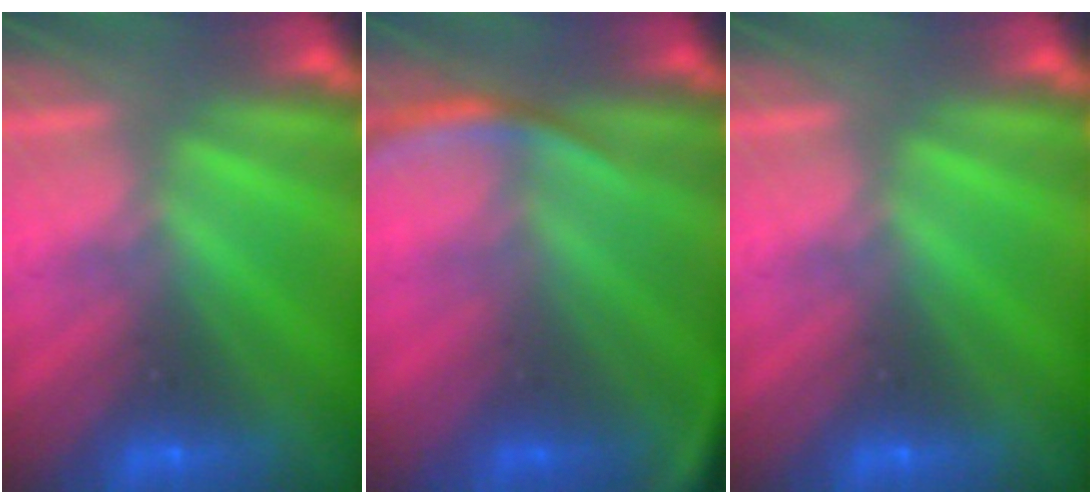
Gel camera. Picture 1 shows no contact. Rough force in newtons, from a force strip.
{"total": 2.6}
{"total": 0.0}